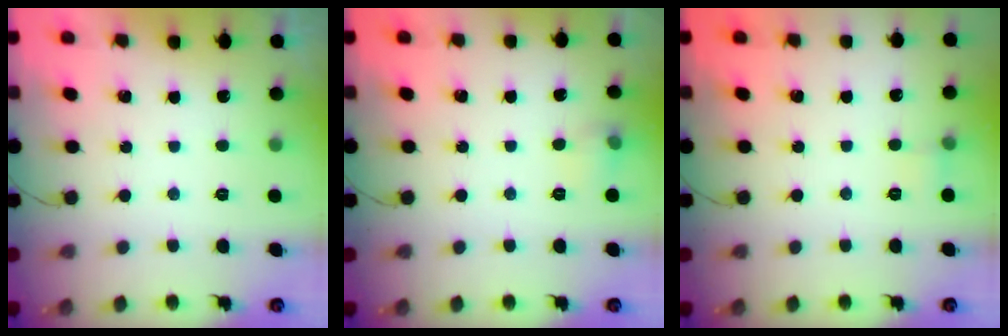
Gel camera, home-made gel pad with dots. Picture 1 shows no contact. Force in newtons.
{"total": 6.0, "press": 5.8, "slide": 1.7}
{"total": 5.4, "press": 5.1, "slide": 1.7}